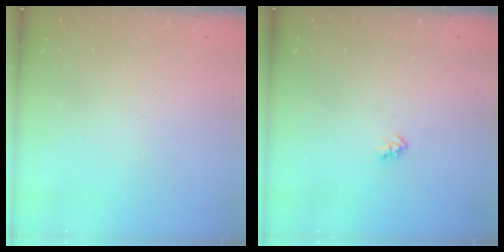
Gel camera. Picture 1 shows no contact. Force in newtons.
{"total": 2.0, "press": 2.0, "slide": 0.3}